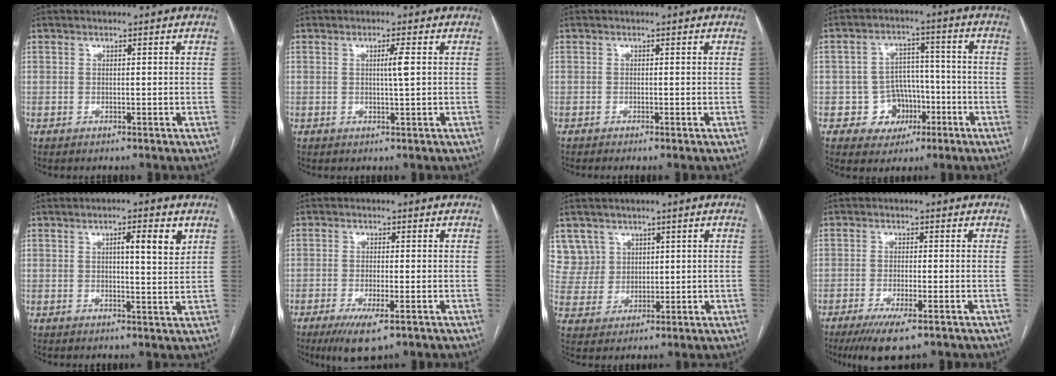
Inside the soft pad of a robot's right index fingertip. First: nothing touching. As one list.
[{"total": 2.4, "force": [0.5, -0.3, 2.3], "torque": [-0.042, -0.003, 0.007]}, {"total": 0.7, "force": [-0.5, -0.2, 0.5], "torque": [-0.011, 0.001, -0.010]}, {"total": 7.1, "force": [-2.6, 6.5, 1.1], "torque": [-0.001, 0.023, -0.030]}, {"total": 5.2, "force": [2.2, 0.7, 4.7], "torque": [-0.071, 0.000, 0.030]}, {"total": 5.9, "force": [-3.2, 0.9, 4.9], "torque": [-0.089, -0.015, -0.051]}, {"total": 6.5, "force": [3.7, 5.4, -0.2], "torque": [0.006, 0.011, 0.086]}, {"total": 6.2, "force": [-3.8, 0.7, 4.8], "torque": [-0.085, -0.016, -0.063]}]